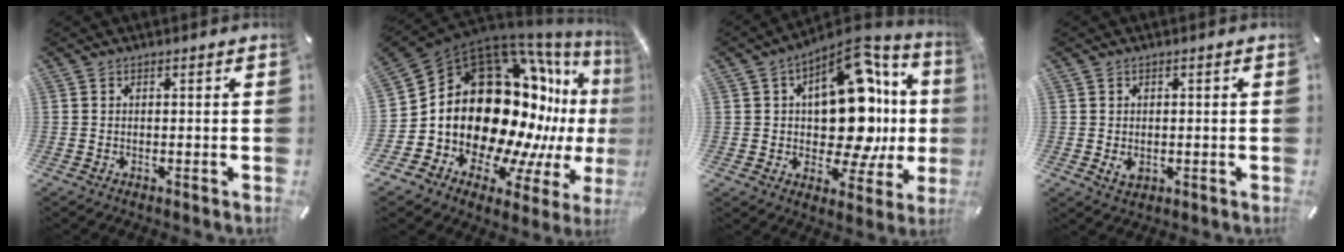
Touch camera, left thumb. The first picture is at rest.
{"total": 26.3, "force": [3.1, 18.6, 18.3], "torque": [-0.232, -0.127, 0.111]}
{"total": 20.9, "force": [3.4, 12.3, 16.5], "torque": [-0.237, -0.043, 0.054]}
{"total": 2.3, "force": [-0.4, 1.8, 1.4], "torque": [-0.023, -0.003, -0.009]}